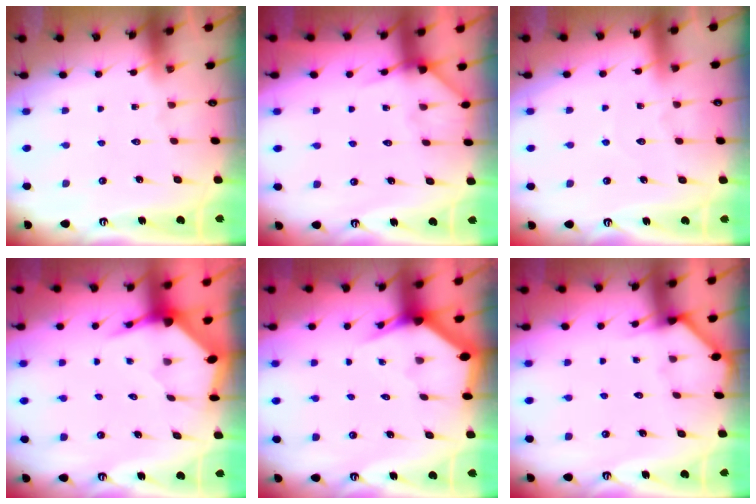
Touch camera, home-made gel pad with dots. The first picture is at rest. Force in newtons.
{"total": 5.1, "press": 5.0, "slide": 0.6}
{"total": 3.3, "press": 3.3, "slide": 0.2}
{"total": 3.8, "press": 3.7, "slide": 0.4}
{"total": 3.0, "press": 3.0, "slide": 0.0}
{"total": 2.6, "press": 2.6, "slide": 0.2}